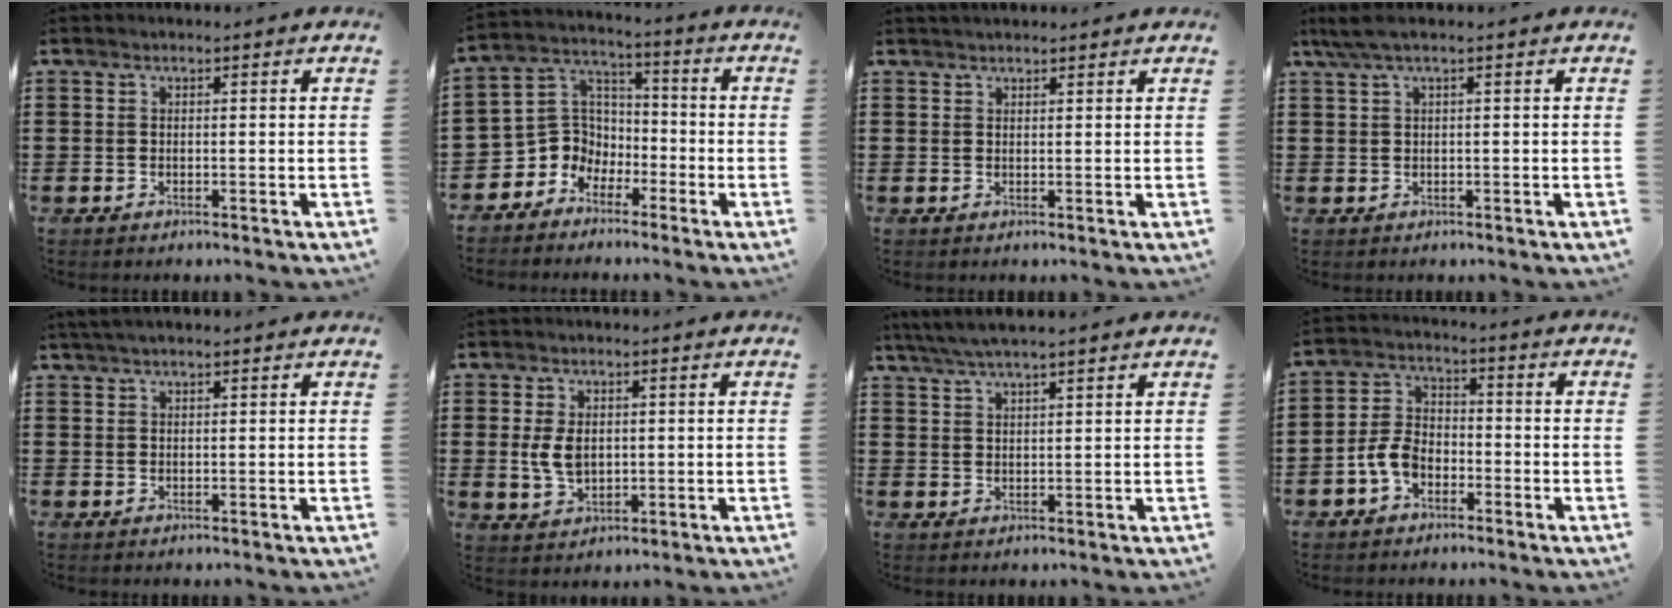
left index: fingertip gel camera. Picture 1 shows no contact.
{"total": 6.8, "force": [-3.3, 5.9, 0.9], "torque": [-0.059, 0.001, -0.072]}
{"total": 1.2, "force": [1.2, 0.2, 0.2], "torque": [-0.005, 0.001, 0.022]}
{"total": 2.4, "force": [0.7, 0.1, 2.3], "torque": [-0.050, -0.005, 0.011]}
{"total": 1.5, "force": [1.3, 0.3, 0.8], "torque": [-0.018, 0.002, 0.024]}
{"total": 5.3, "force": [0.4, 3.5, 4.0], "torque": [-0.097, 0.006, 0.003]}
{"total": 3.8, "force": [3.3, 0.1, 1.9], "torque": [-0.044, -0.004, 0.060]}
{"total": 5.9, "force": [-2.8, 3.8, 3.5], "torque": [-0.096, 0.006, -0.061]}